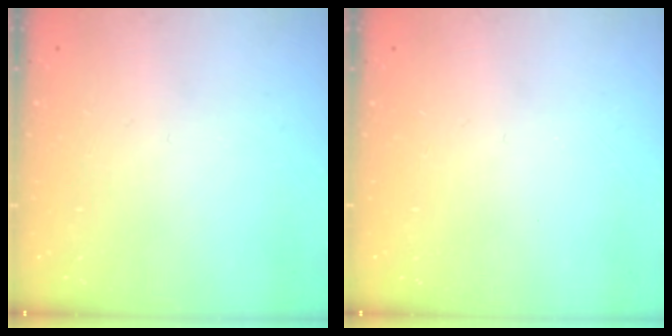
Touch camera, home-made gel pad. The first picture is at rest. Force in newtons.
{"total": 0.0}